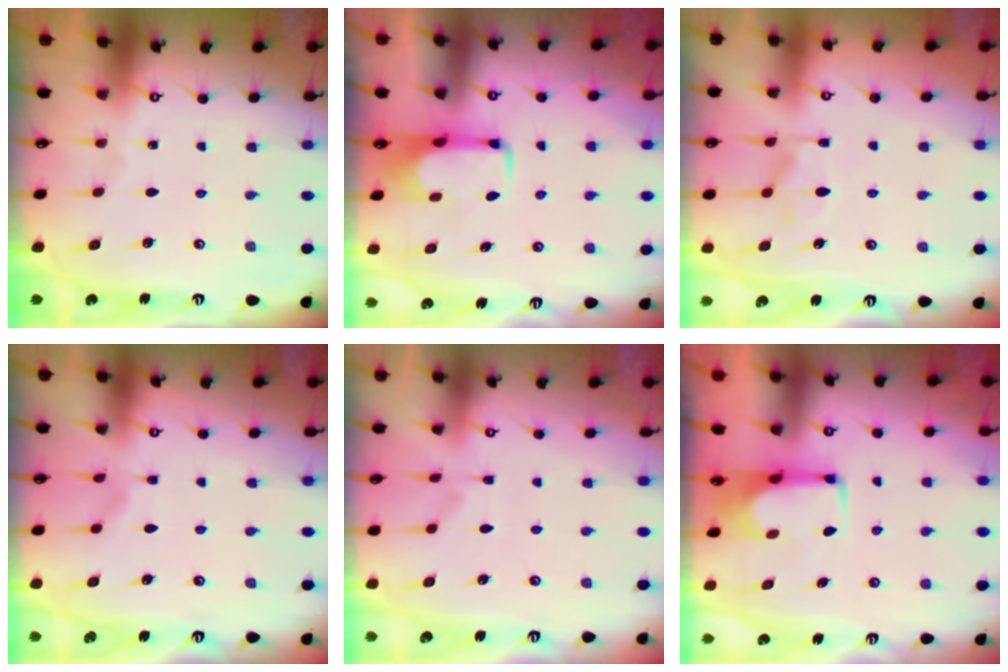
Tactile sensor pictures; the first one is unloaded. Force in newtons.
{"total": 1.9, "press": 1.9, "slide": 0.5}
{"total": 2.0, "press": 1.5, "slide": 1.3}
{"total": 3.4, "press": 3.4, "slide": 0.4}
{"total": 3.6, "press": 3.5, "slide": 1.1}
{"total": 1.5, "press": 1.5, "slide": 0.3}